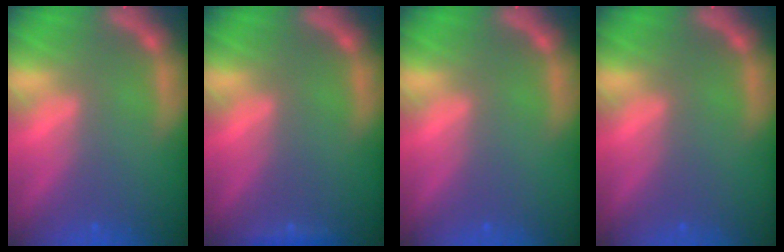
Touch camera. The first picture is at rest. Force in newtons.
{"total": 0.9}
{"total": 0.0}
{"total": 0.0}